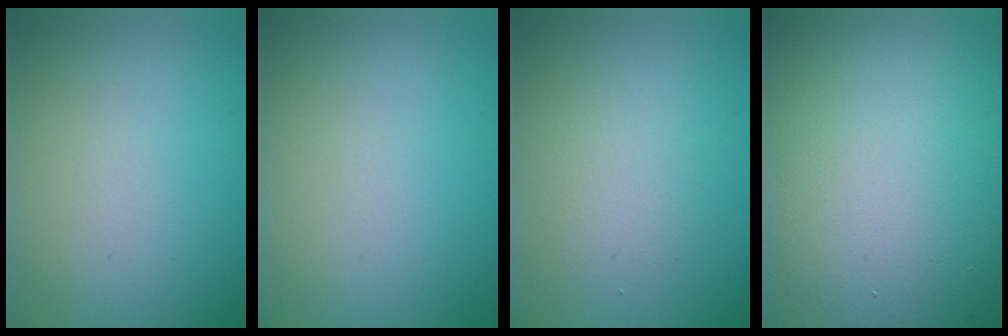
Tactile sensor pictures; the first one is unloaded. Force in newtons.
{"total": 0.0}
{"total": 1.7, "press": 1.6, "slide": 0.1}
{"total": 21.1, "press": 21.1, "slide": 1.1}